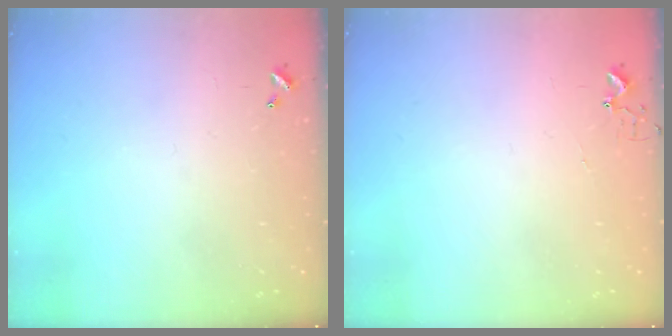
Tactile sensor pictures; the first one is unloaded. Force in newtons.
{"total": 2.9, "press": 2.9, "slide": 0.3}